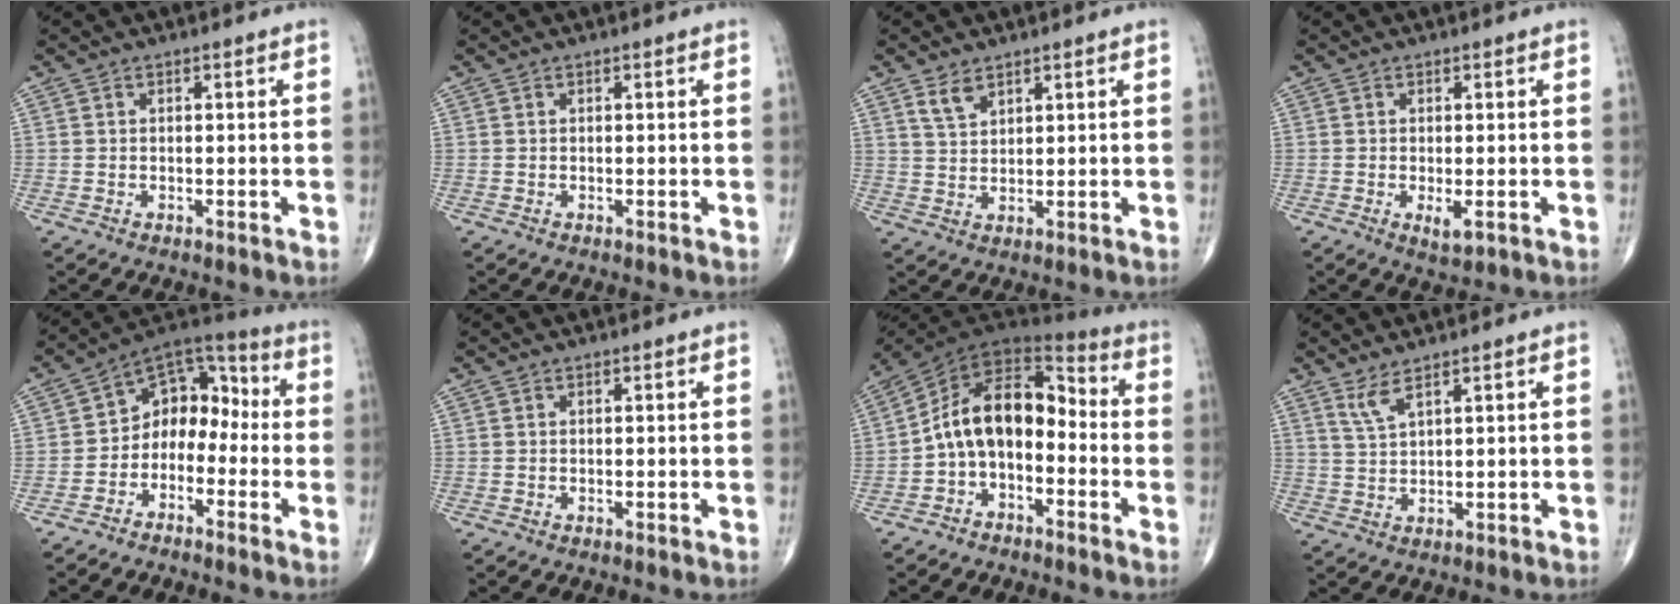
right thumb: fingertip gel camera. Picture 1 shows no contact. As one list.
[{"total": 0.0}, {"total": 3.6, "force": [2.4, 1.9, 1.9], "torque": [-0.029, -0.015, 0.053]}, {"total": 2.6, "force": [-0.7, 0.9, 2.4], "torque": [-0.042, -0.008, -0.009]}, {"total": 10.5, "force": [-2.7, 7.7, 6.6], "torque": [-0.066, 0.069, -0.065]}, {"total": 0.0}, {"total": 13.2, "force": [-2.7, 8.3, 9.9], "torque": [-0.141, 0.078, -0.061]}, {"total": 3.1, "force": [2.2, 0.3, 2.1], "torque": [-0.050, -0.019, 0.052]}]